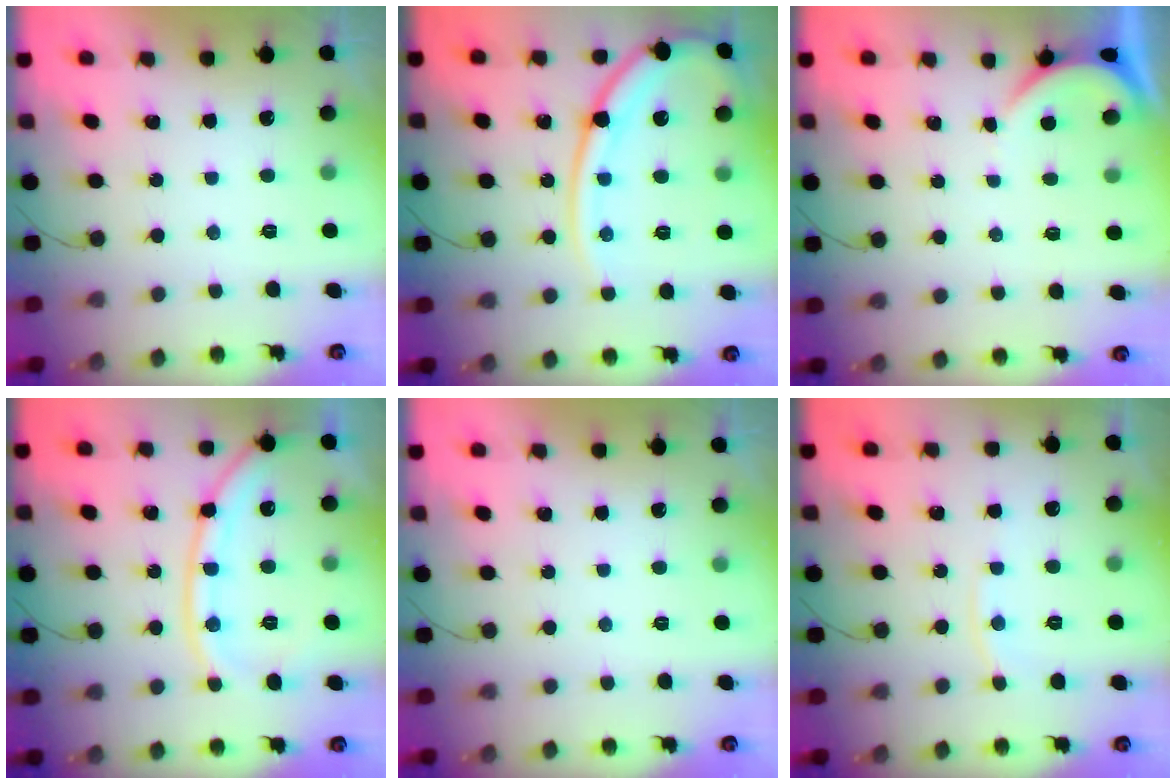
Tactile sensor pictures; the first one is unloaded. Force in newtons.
{"total": 15.9, "press": 15.9, "slide": 1.4}
{"total": 2.1, "press": 2.1, "slide": 0.3}
{"total": 13.9, "press": 13.8, "slide": 1.5}
{"total": 0.0}
{"total": 4.6, "press": 4.6, "slide": 0.2}